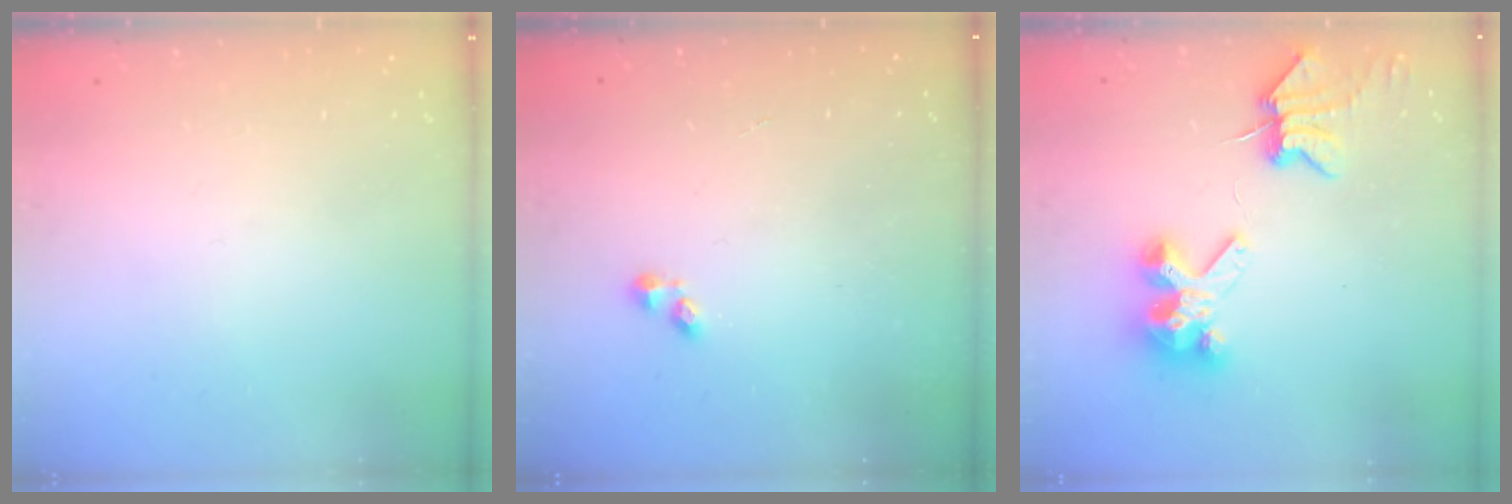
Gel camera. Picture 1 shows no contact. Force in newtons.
{"total": 2.3, "press": 2.2, "slide": 0.3}
{"total": 6.7, "press": 6.7, "slide": 0.9}